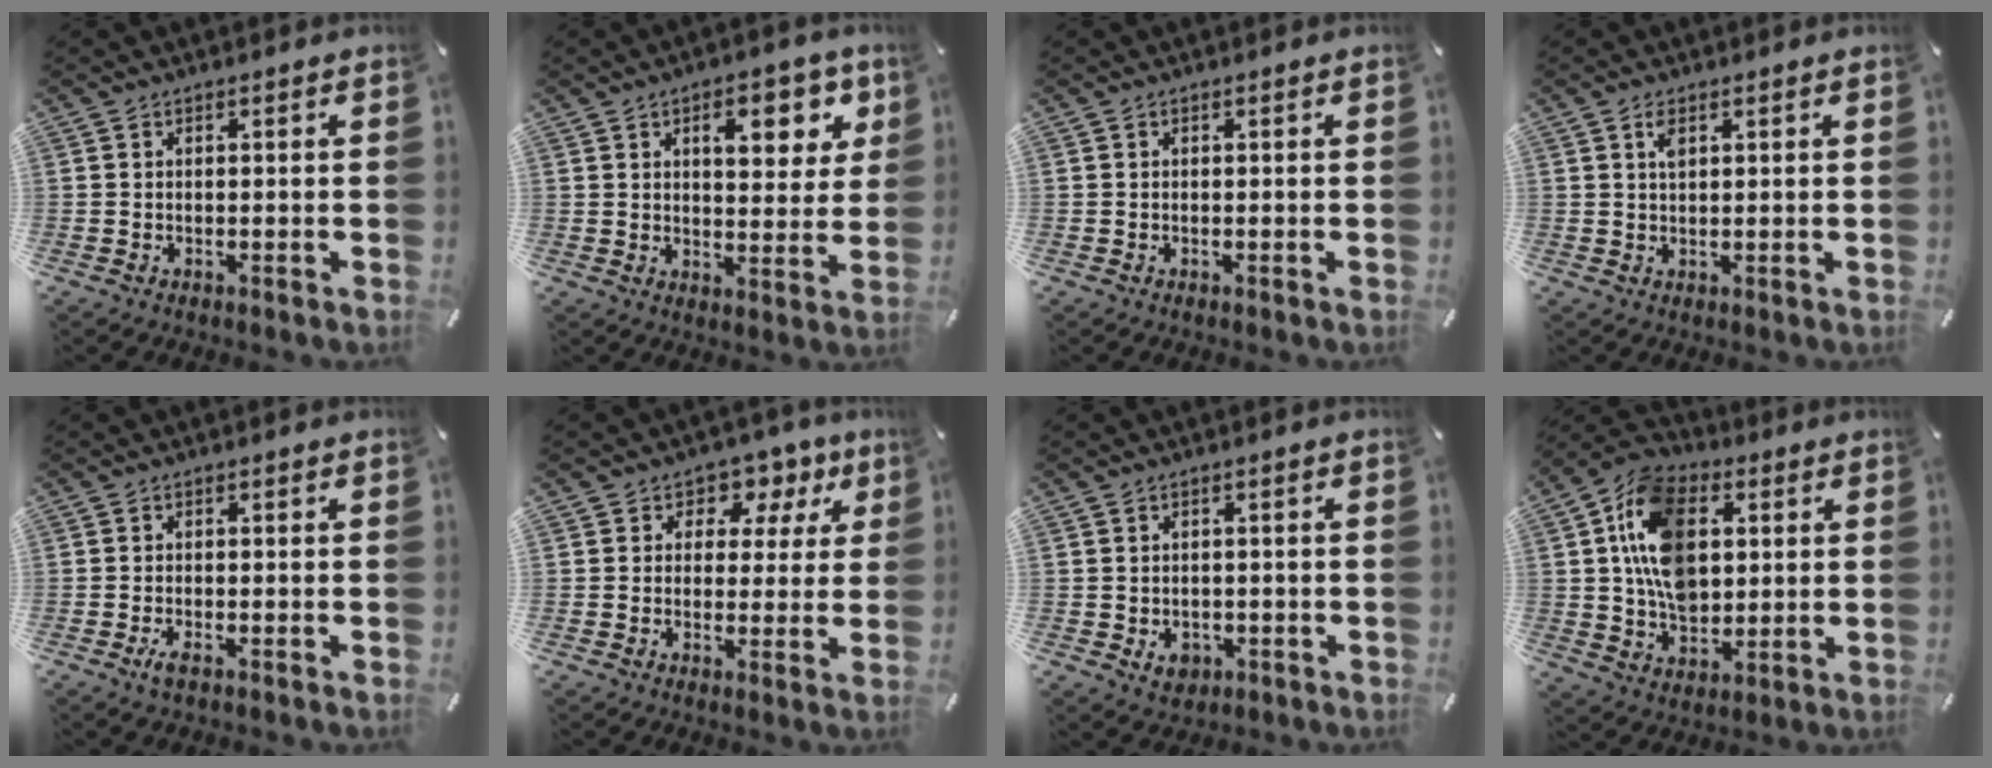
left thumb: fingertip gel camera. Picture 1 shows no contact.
{"total": 10.8, "force": [5.0, 5.5, 7.8], "torque": [-0.094, -0.014, 0.077]}
{"total": 0.0}
{"total": 2.3, "force": [1.1, 1.0, 1.8], "torque": [-0.032, -0.001, 0.017]}
{"total": 1.9, "force": [-0.9, 0.6, 1.6], "torque": [-0.033, -0.001, -0.018]}
{"total": 6.1, "force": [2.6, 4.9, 2.5], "torque": [-0.023, -0.021, 0.036]}
{"total": 3.5, "force": [-1.0, 2.9, 1.7], "torque": [-0.018, 0.002, -0.017]}
{"total": 16.8, "force": [3.0, 12.1, 11.2], "torque": [-0.217, 0.007, 0.054]}